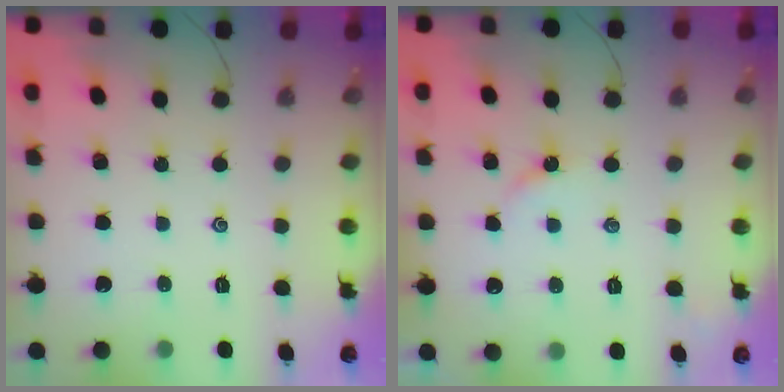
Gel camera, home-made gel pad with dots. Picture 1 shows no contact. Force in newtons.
{"total": 2.4, "press": 2.4, "slide": 0.3}